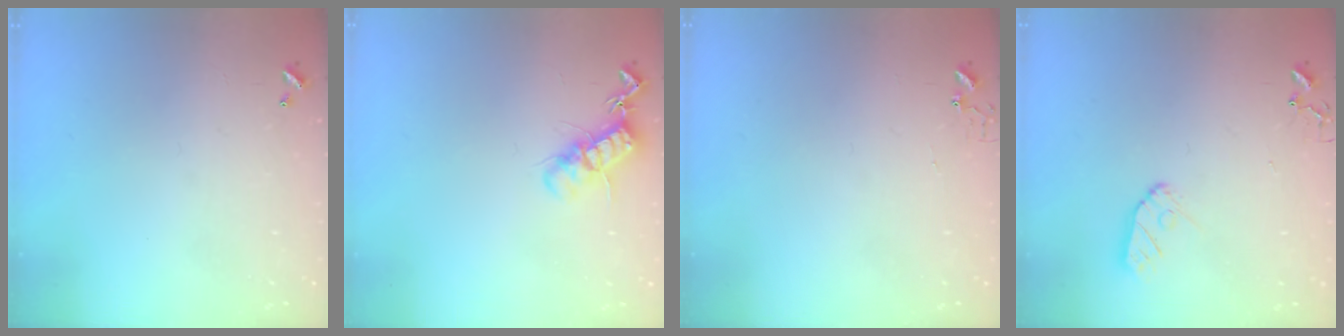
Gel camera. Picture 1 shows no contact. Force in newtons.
{"total": 12.5, "press": 12.5, "slide": 0.4}
{"total": 5.0, "press": 5.0, "slide": 0.3}
{"total": 8.0, "press": 8.0, "slide": 0.5}